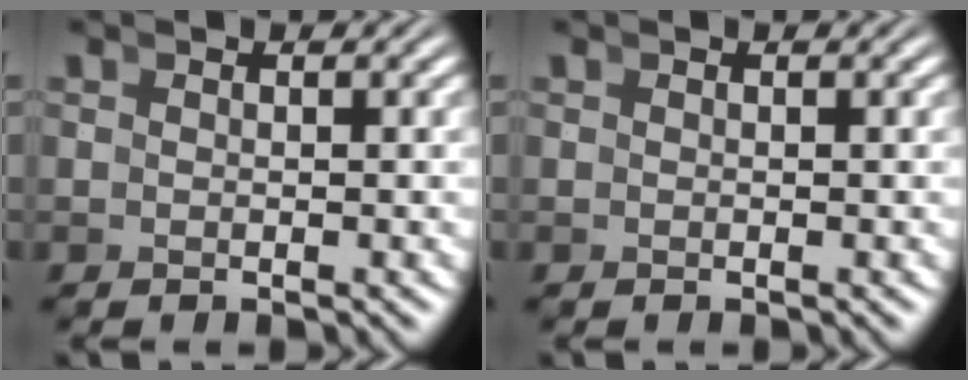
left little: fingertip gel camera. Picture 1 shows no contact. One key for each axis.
{"total": 0.0}